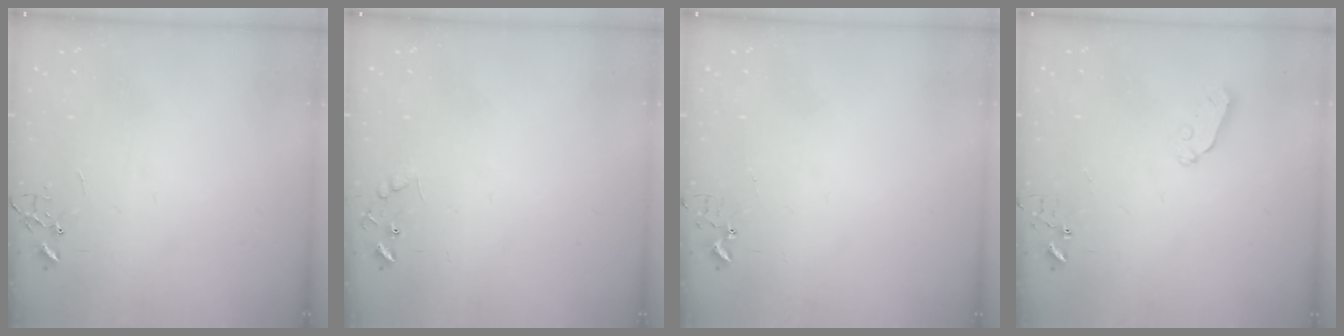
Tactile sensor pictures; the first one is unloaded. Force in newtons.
{"total": 8.9, "press": 8.9, "slide": 0.5}
{"total": 4.2, "press": 4.2, "slide": 0.4}
{"total": 4.1, "press": 4.1, "slide": 0.1}